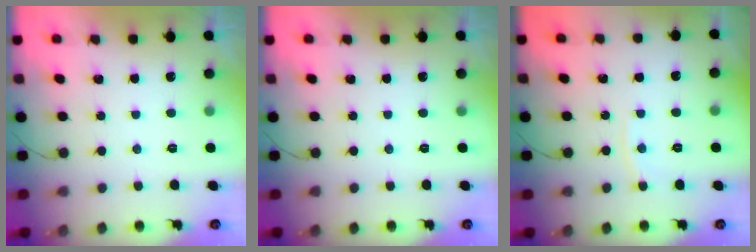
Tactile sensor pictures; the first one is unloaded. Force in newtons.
{"total": 0.0}
{"total": 3.1, "press": 3.1, "slide": 0.4}